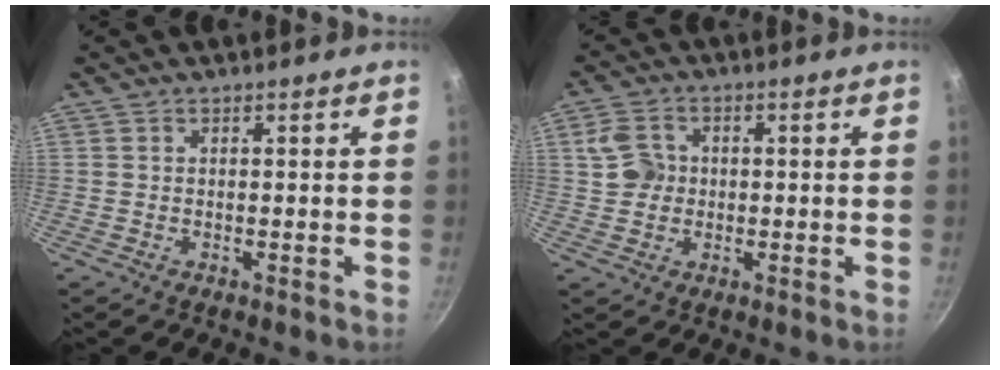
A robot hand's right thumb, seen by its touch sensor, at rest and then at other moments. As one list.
[{"total": 5.7, "force": [0.5, 4.8, 3.0], "torque": [-0.042, 0.006, 0.007]}]